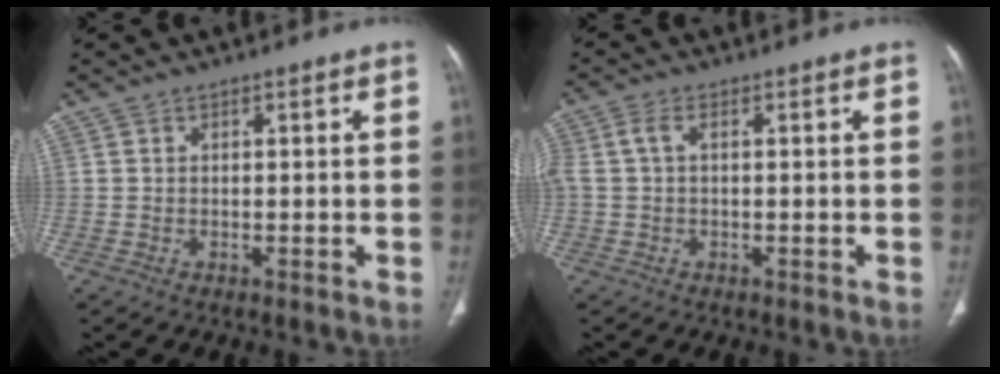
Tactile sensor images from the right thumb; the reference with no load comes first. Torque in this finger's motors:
{"motor_torque": [0.23, 0.27, 0.24, 0.65, 0.25]}